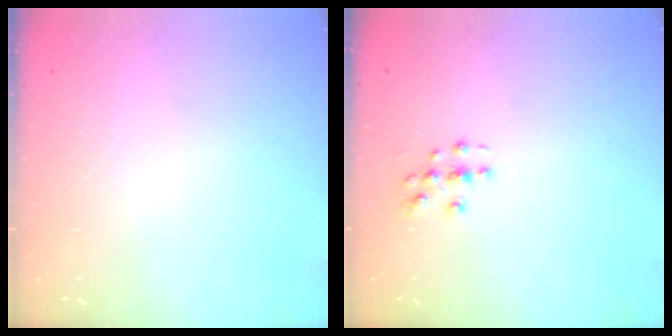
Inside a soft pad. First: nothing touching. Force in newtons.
{"total": 3.1, "press": 3.1, "slide": 0.2}